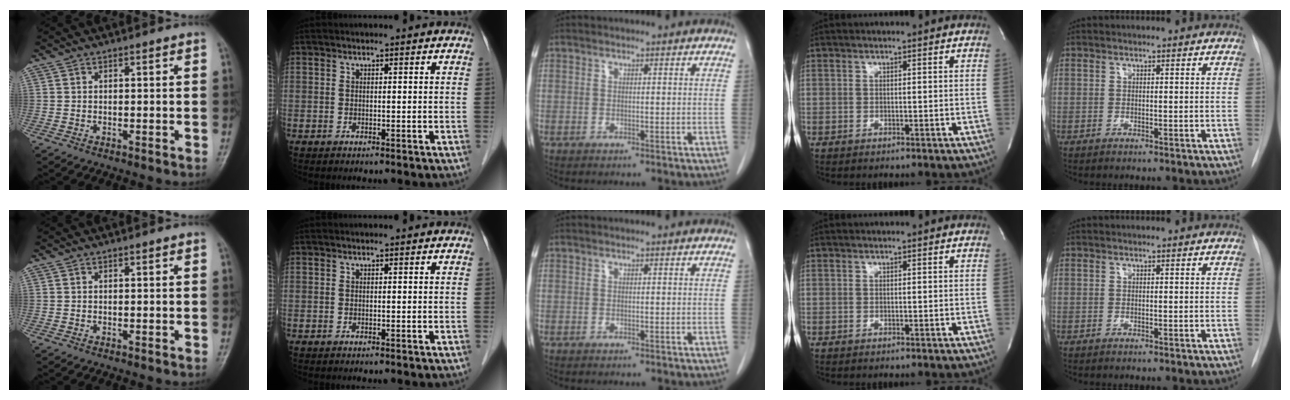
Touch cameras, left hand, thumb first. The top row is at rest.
{}